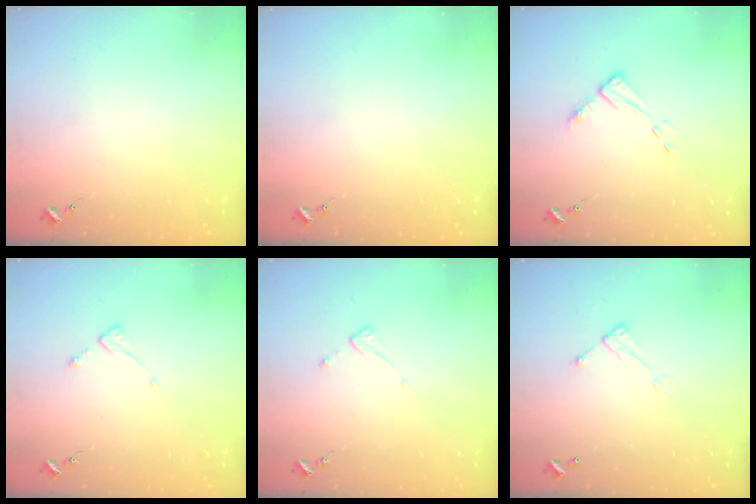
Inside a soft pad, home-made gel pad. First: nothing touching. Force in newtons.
{"total": 0.0}
{"total": 7.7, "press": 7.7, "slide": 0.6}
{"total": 2.6, "press": 2.6, "slide": 0.3}
{"total": 3.5, "press": 3.5, "slide": 0.3}
{"total": 5.0, "press": 5.0, "slide": 0.4}